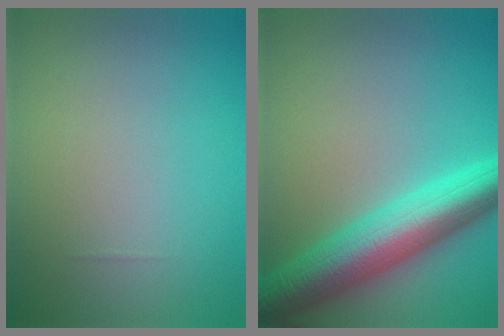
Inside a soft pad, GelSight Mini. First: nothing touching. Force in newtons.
{"total": 8.5, "press": 8.5, "slide": 0.2}